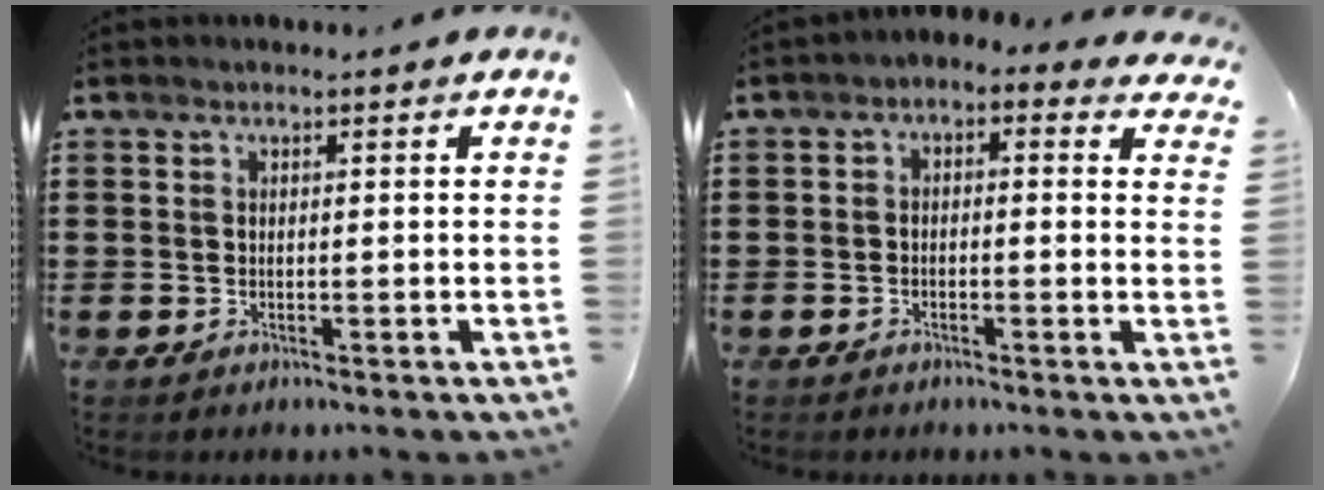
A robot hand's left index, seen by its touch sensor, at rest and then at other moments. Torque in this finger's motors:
{"motor_torque": [2.14, 0.00, 0.05, -0.21]}